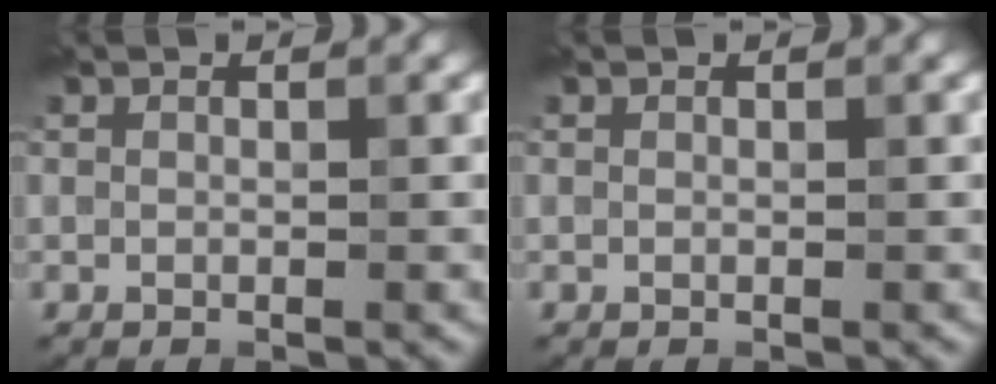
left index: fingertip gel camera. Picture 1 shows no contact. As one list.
[{"total": 0.0}]